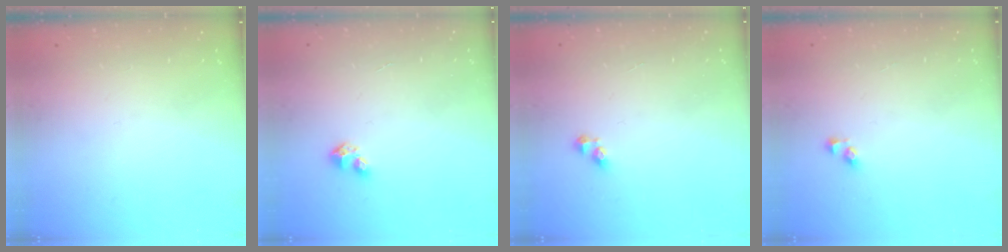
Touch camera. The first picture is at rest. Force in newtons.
{"total": 2.9, "press": 2.9, "slide": 0.3}
{"total": 2.9, "press": 2.9, "slide": 0.3}
{"total": 3.8, "press": 3.8, "slide": 0.5}